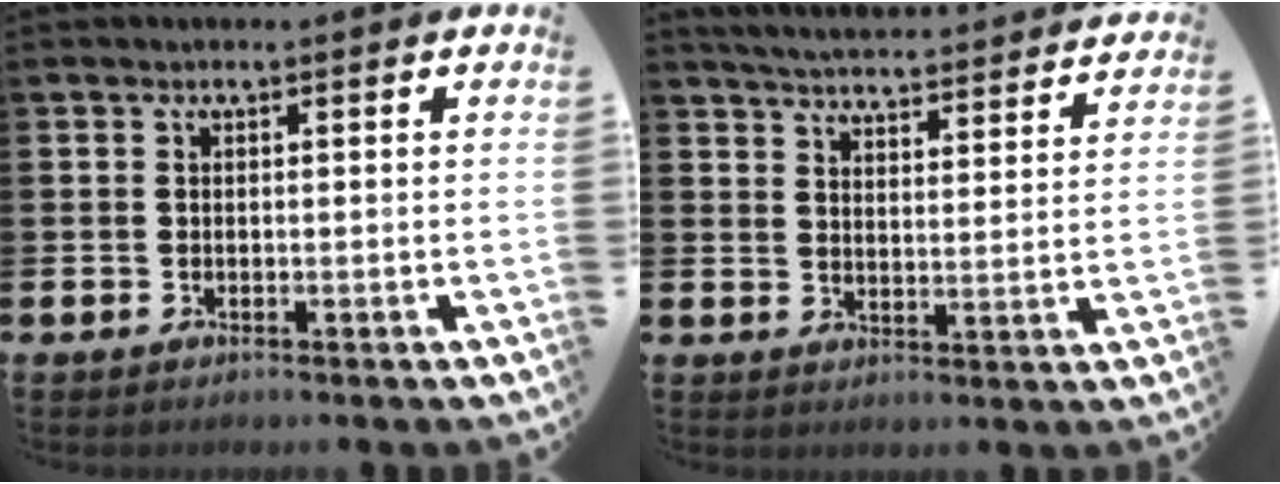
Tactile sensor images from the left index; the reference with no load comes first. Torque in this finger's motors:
{"motor_torque": [0.57, -0.80, 0.13, 0.04]}